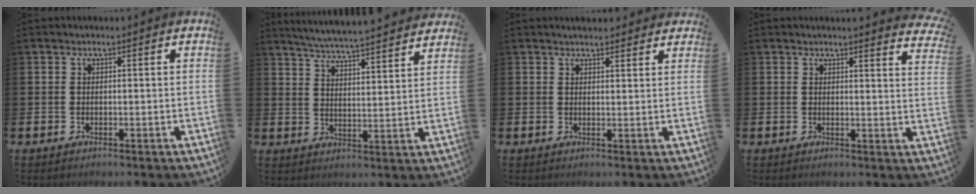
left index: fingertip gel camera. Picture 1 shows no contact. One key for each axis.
{"total": 5.9, "fx": 5.8, "fy": -0.3, "fz": 1.2, "tx": -0.049, "ty": -0.043, "tz": 0.101}
{"total": 2.3, "fx": 2.3, "fy": 0.5, "fz": 0.1, "tx": 0.003, "ty": -0.009, "tz": 0.040}
{"total": 2.5, "fx": 2.5, "fy": -0.1, "fz": 0.0, "tx": 0.005, "ty": -0.018, "tz": 0.043}